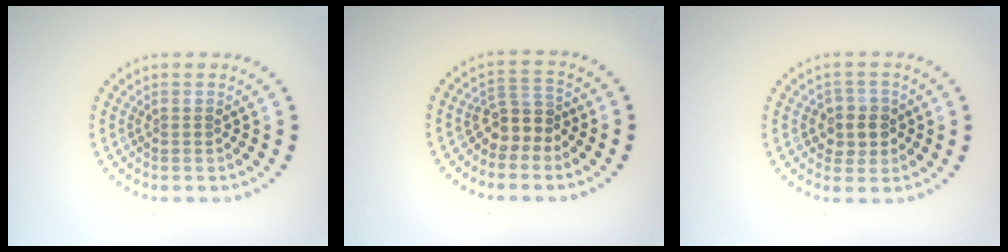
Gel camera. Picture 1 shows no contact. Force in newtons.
{"total": 2.8, "press": 2.3, "slide": 1.6}
{"total": 2.6, "press": 2.4, "slide": 0.8}